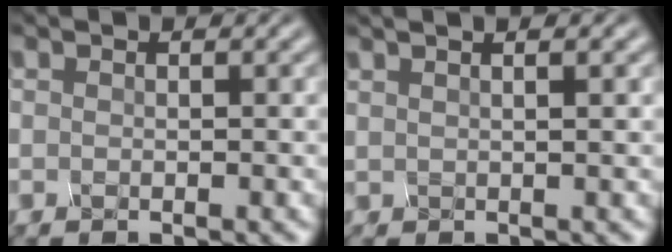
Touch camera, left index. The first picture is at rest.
{"total": 2.1, "force": [1.5, 0.5, 1.5], "torque": [-0.010, 0.026, 0.000]}